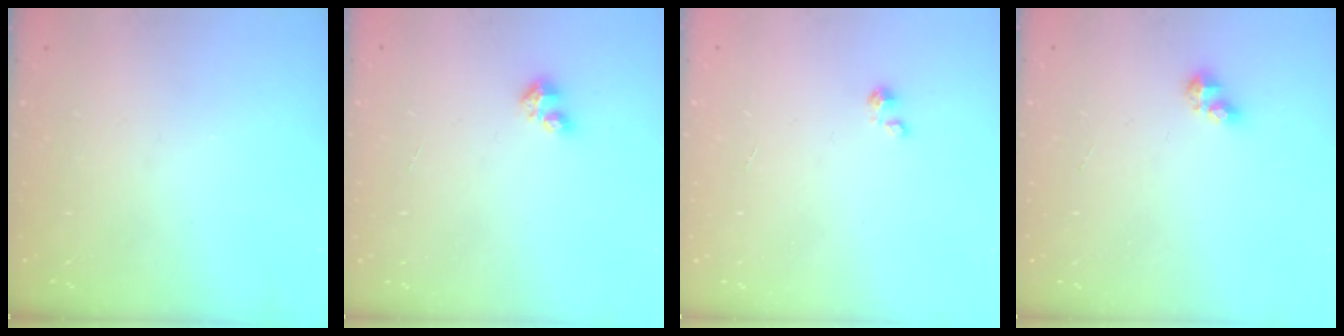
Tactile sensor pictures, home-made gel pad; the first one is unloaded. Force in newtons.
{"total": 2.7, "press": 2.7, "slide": 0.3}
{"total": 0.0}
{"total": 4.8, "press": 4.8, "slide": 0.6}